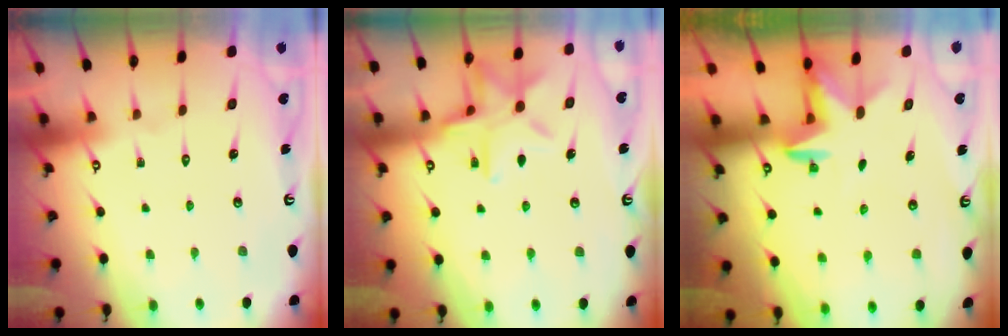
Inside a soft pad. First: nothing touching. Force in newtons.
{"total": 13.8, "press": 13.7, "slide": 0.9}
{"total": 3.0, "press": 2.9, "slide": 0.7}